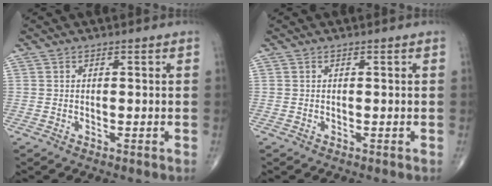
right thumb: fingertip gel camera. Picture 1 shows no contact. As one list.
[{"total": 0.0}]